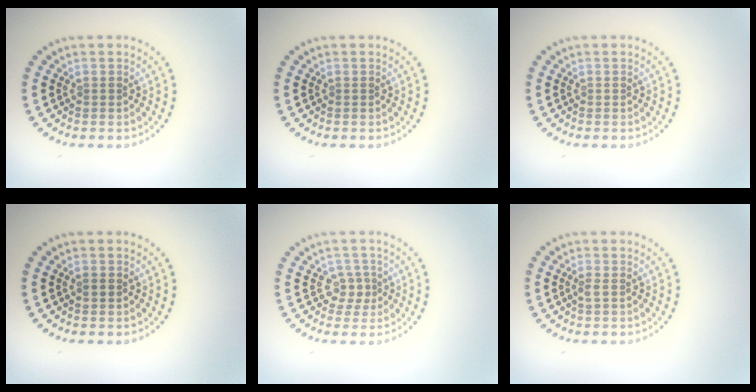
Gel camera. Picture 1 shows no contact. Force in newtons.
{"total": 0.0}
{"total": 0.0}
{"total": 0.8, "press": 0.8, "slide": 0.0}
{"total": 1.6, "press": 1.3, "slide": 1.0}
{"total": 0.9, "press": 0.8, "slide": 0.4}